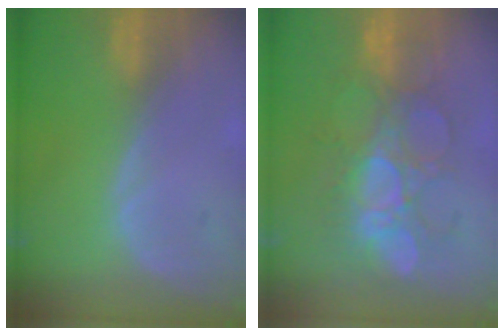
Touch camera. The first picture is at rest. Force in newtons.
{"total": 8.7, "press": 8.5, "slide": 1.6}